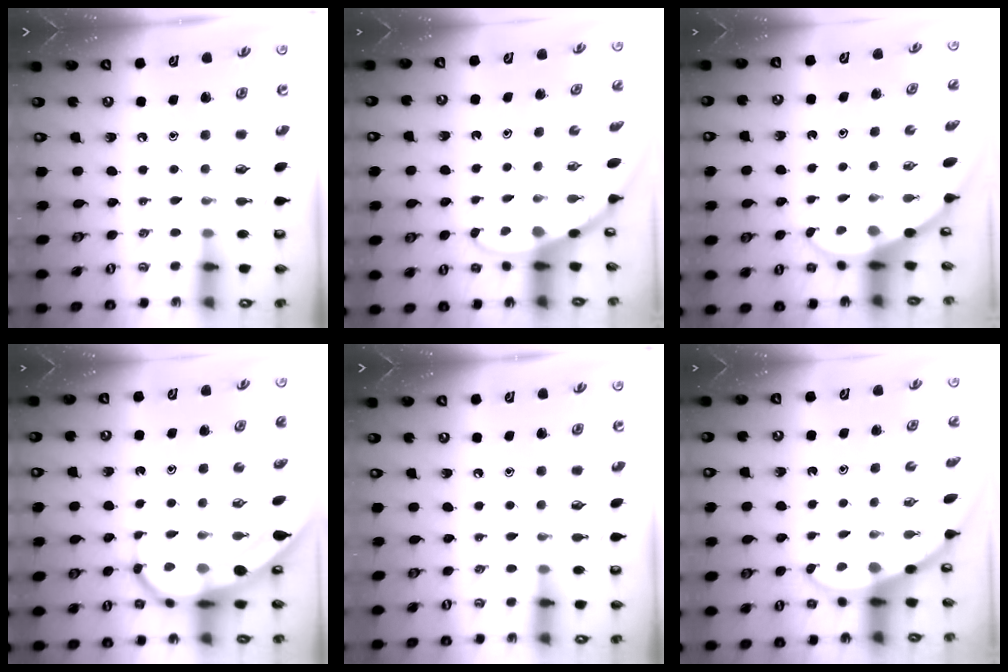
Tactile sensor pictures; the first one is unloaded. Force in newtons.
{"total": 3.0, "press": 3.0, "slide": 0.1}
{"total": 3.9, "press": 3.9, "slide": 0.2}
{"total": 6.5, "press": 6.5, "slide": 0.7}
{"total": 0.0}
{"total": 3.2, "press": 3.2, "slide": 0.1}